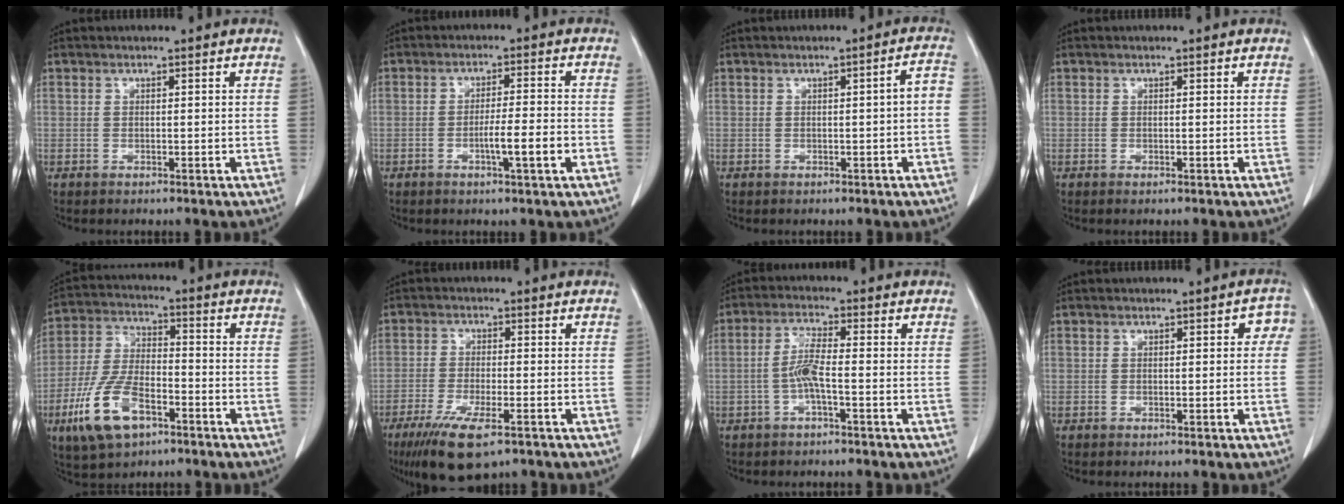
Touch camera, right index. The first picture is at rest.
{"total": 5.4, "force": [-1.9, -0.1, 5.1], "torque": [-0.082, -0.005, -0.030]}
{"total": 2.5, "force": [-0.6, 0.2, 2.4], "torque": [-0.025, 0.006, -0.010]}
{"total": 0.0}
{"total": 12.1, "force": [-6.0, 5.2, 9.1], "torque": [-0.208, -0.001, -0.110]}
{"total": 9.5, "force": [-6.1, 2.2, 7.0], "torque": [-0.125, -0.023, -0.096]}
{"total": 4.4, "force": [-1.2, 0.4, 4.2], "torque": [-0.091, 0.005, -0.026]}
{"total": 2.5, "force": [0.3, 1.5, 2.0], "torque": [-0.013, 0.016, -0.002]}